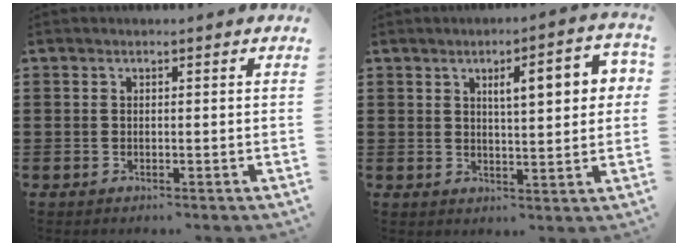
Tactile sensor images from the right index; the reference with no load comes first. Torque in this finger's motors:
{"motor_torque": [1.00, -0.24, 0.26, 0.13]}